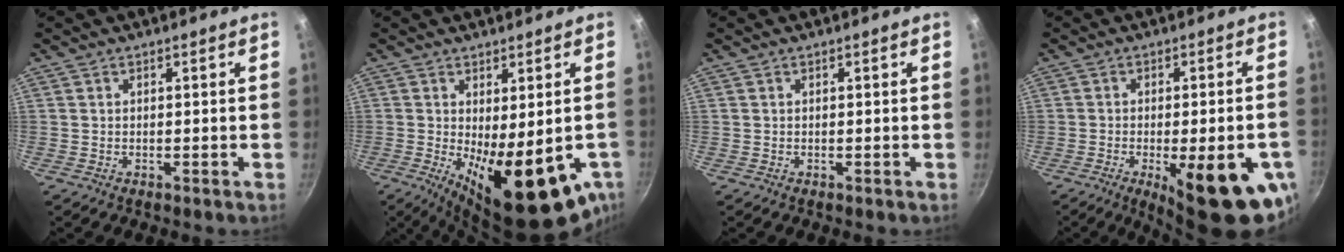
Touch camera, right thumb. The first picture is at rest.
{"total": 19.0, "force": [-5.3, 6.9, 16.9], "torque": [-0.215, -0.029, -0.053]}
{"total": 0.0}
{"total": 17.5, "force": [-6.6, 5.1, 15.4], "torque": [-0.175, 0.008, -0.079]}